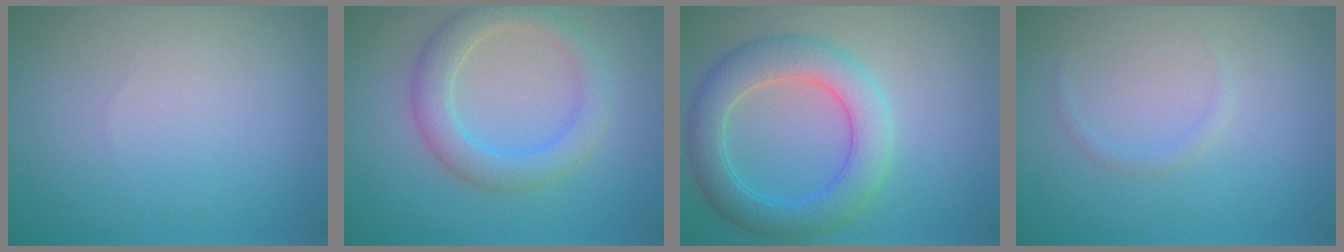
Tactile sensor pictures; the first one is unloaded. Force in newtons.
{"total": 3.7, "press": 3.7, "slide": 0.0}
{"total": 5.2, "press": 5.2, "slide": 0.3}
{"total": 0.7, "press": 0.7, "slide": 0.1}